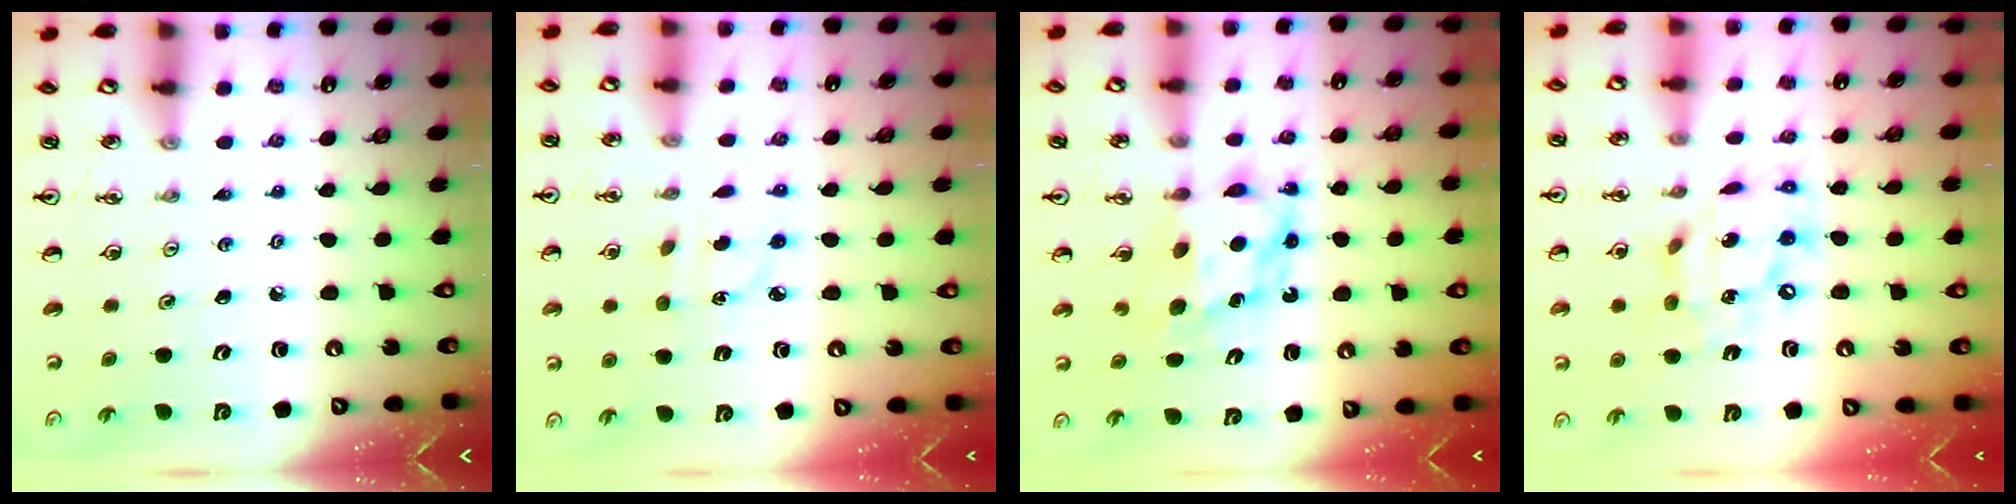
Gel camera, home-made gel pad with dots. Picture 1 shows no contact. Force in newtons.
{"total": 3.5, "press": 3.5, "slide": 0.7}
{"total": 6.9, "press": 6.9, "slide": 0.5}
{"total": 14.2, "press": 14.1, "slide": 1.4}